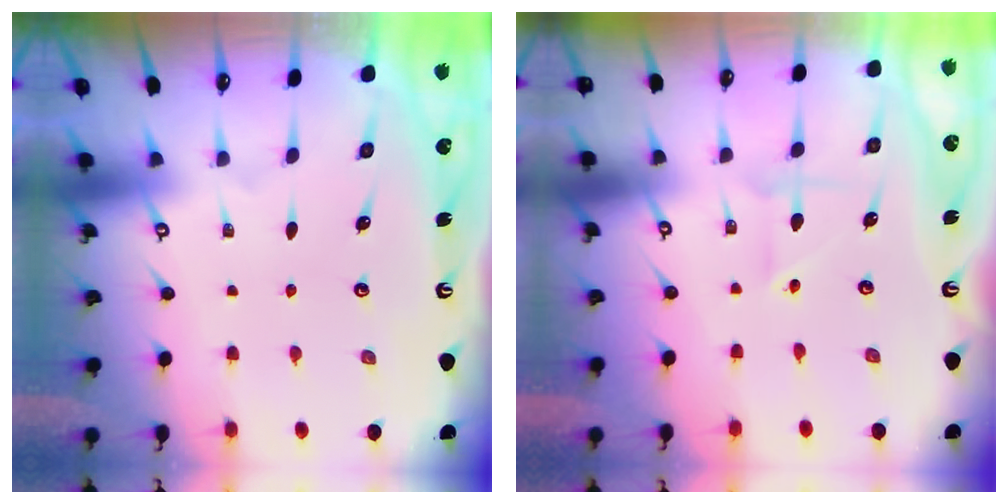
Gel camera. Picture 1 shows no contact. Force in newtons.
{"total": 2.7, "press": 2.6, "slide": 0.3}